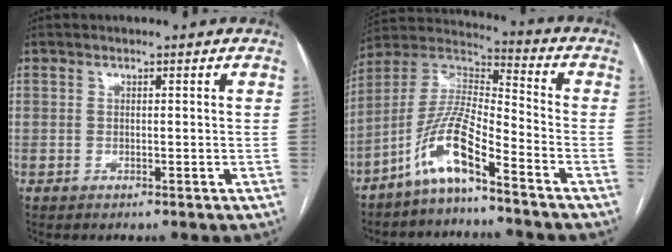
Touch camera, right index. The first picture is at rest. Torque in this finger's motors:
{"motor_torque": [1.08, -0.83, 0.39, 0.18]}